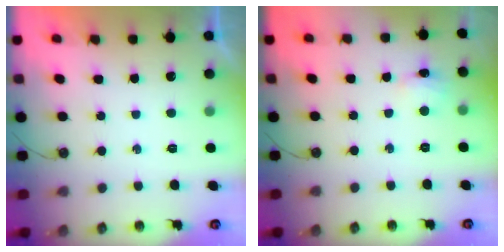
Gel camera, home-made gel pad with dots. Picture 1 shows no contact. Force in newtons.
{"total": 2.9, "press": 2.9, "slide": 0.5}